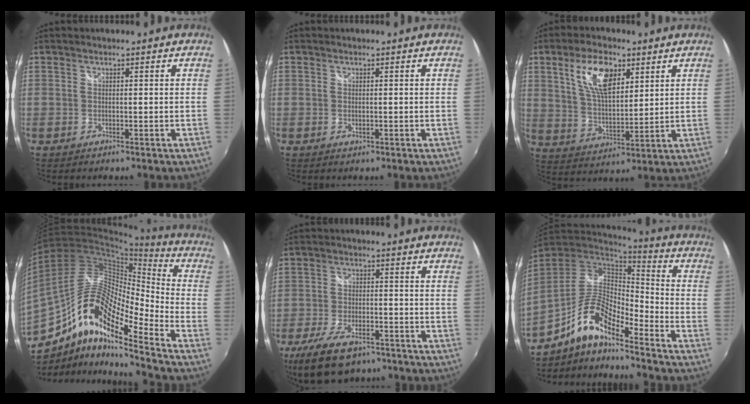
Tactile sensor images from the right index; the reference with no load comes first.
{"total": 0.7, "force": [0.0, 0.4, 0.6], "torque": [-0.012, -0.002, -0.001]}
{"total": 11.6, "force": [5.5, 5.3, 8.8], "torque": [-0.164, 0.012, 0.107]}
{"total": 17.5, "force": [-9.2, 4.5, 14.2], "torque": [-0.250, 0.002, -0.190]}
{"total": 14.2, "force": [-9.6, 6.6, 8.1], "torque": [-0.186, -0.026, -0.166]}
{"total": 13.1, "force": [-9.1, 3.3, 8.9], "torque": [-0.172, -0.001, -0.176]}